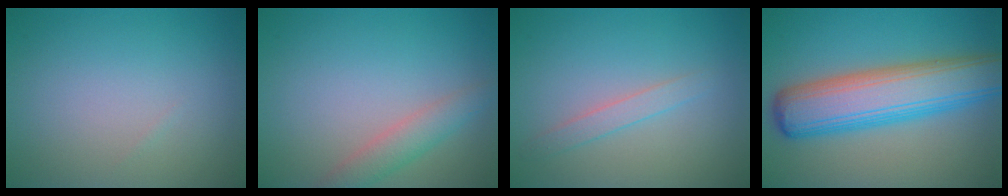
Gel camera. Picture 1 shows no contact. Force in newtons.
{"total": 2.5, "press": 2.5, "slide": 0.2}
{"total": 1.5, "press": 1.5, "slide": 0.1}
{"total": 9.3, "press": 9.3, "slide": 0.3}